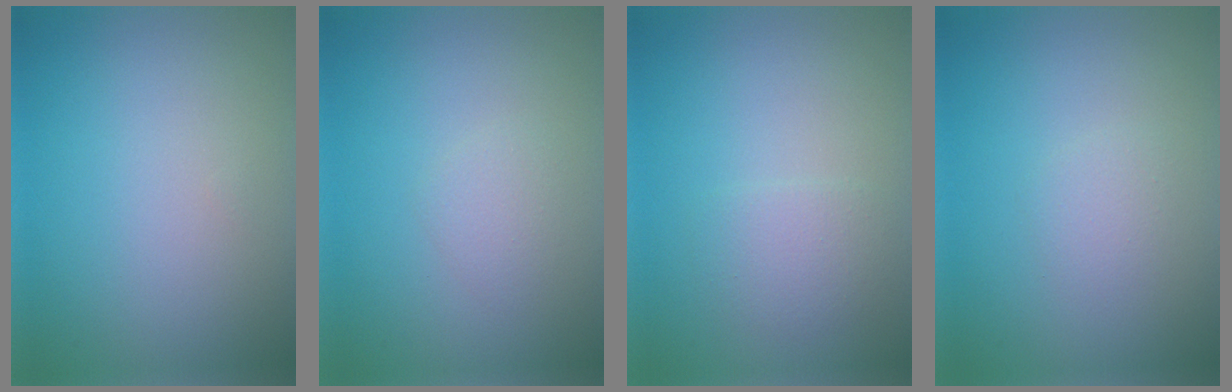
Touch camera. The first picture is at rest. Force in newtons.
{"total": 1.1, "press": 1.1, "slide": 0.0}
{"total": 1.8, "press": 1.8, "slide": 0.1}
{"total": 1.0, "press": 1.0, "slide": 0.0}